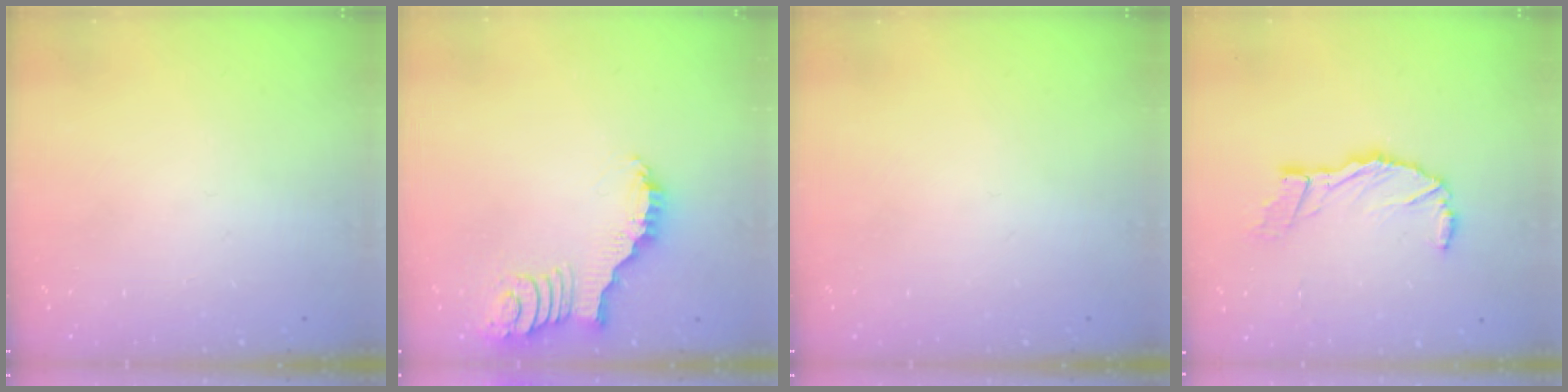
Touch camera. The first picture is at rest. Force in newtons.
{"total": 2.4, "press": 2.4, "slide": 0.4}
{"total": 0.0}
{"total": 11.3, "press": 11.2, "slide": 1.4}